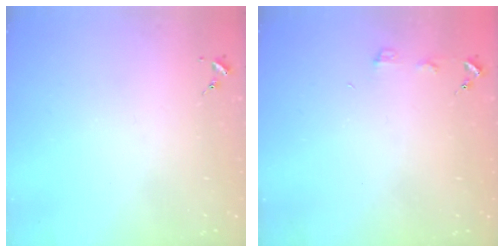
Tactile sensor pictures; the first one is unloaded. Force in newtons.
{"total": 3.4, "press": 3.4, "slide": 0.3}